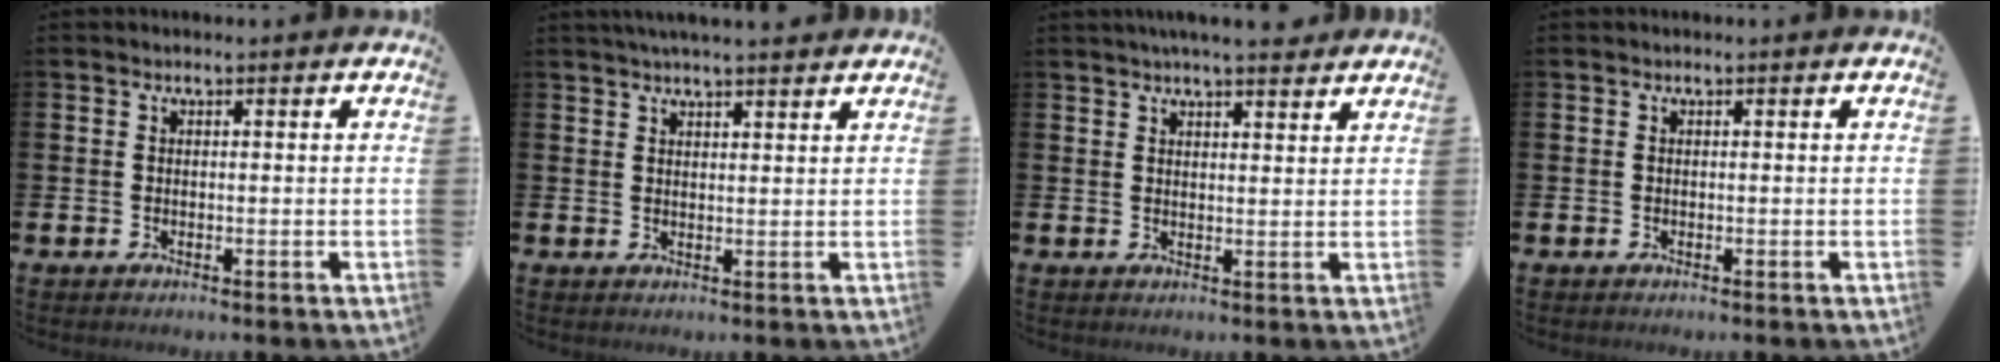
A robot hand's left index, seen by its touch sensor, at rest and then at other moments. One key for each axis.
{"total": 3.3, "fx": 3.2, "fy": -0.1, "fz": 1.0, "tx": -0.021, "ty": -0.009, "tz": 0.058}
{"total": 4.3, "fx": 4.1, "fy": 0.1, "fz": 1.3, "tx": -0.022, "ty": -0.017, "tz": 0.071}
{"total": 0.0}